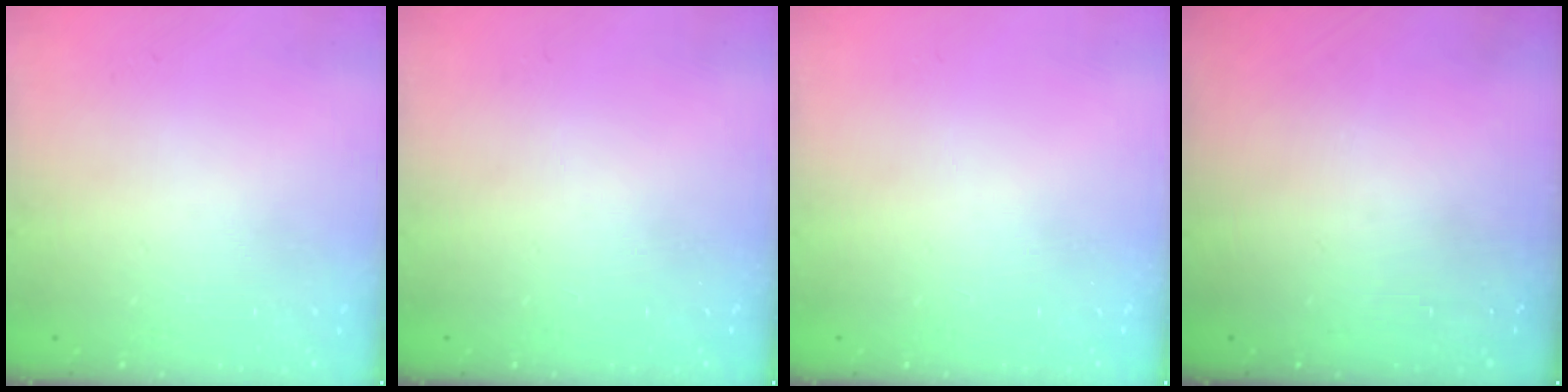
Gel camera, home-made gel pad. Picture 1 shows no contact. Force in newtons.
{"total": 0.0}
{"total": 0.0}
{"total": 0.0}